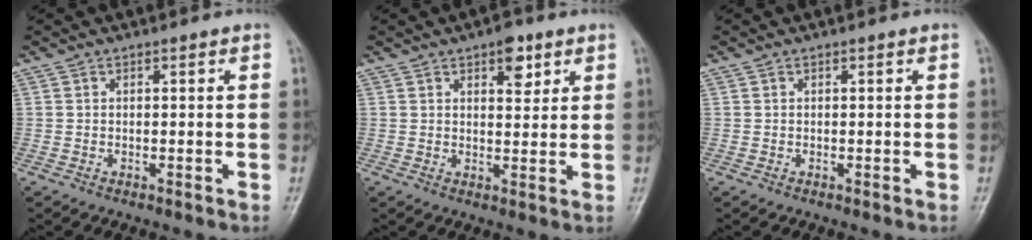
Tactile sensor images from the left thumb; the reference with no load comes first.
{"total": 5.1, "force": [2.8, 2.5, 3.4], "torque": [-0.026, -0.013, 0.036]}
{"total": 0.0}